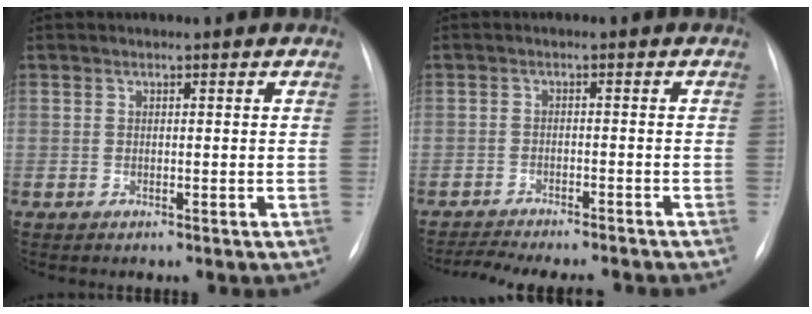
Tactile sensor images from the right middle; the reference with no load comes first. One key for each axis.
{"total": 11.5, "fx": -10.5, "fy": 1.5, "fz": 4.7, "tx": -0.065, "ty": -0.003, "tz": -0.139}